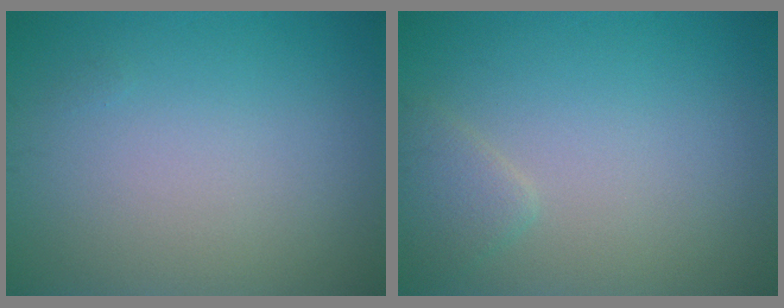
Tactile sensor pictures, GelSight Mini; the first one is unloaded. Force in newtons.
{"total": 1.6, "press": 1.6, "slide": 0.1}